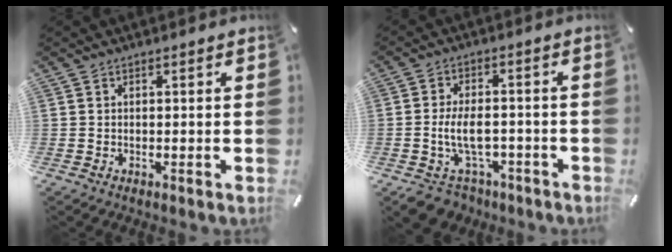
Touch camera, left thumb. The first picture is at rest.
{"total": 9.2, "force": [-2.6, 6.3, 6.2], "torque": [-0.128, 0.018, -0.042]}